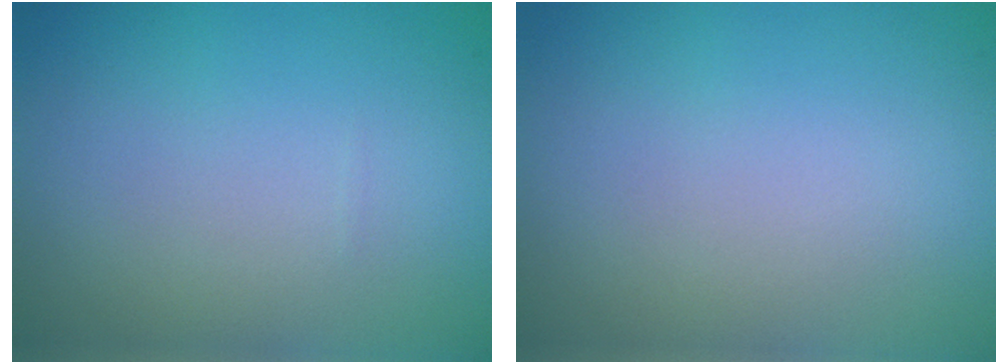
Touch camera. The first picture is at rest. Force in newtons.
{"total": 0.0}